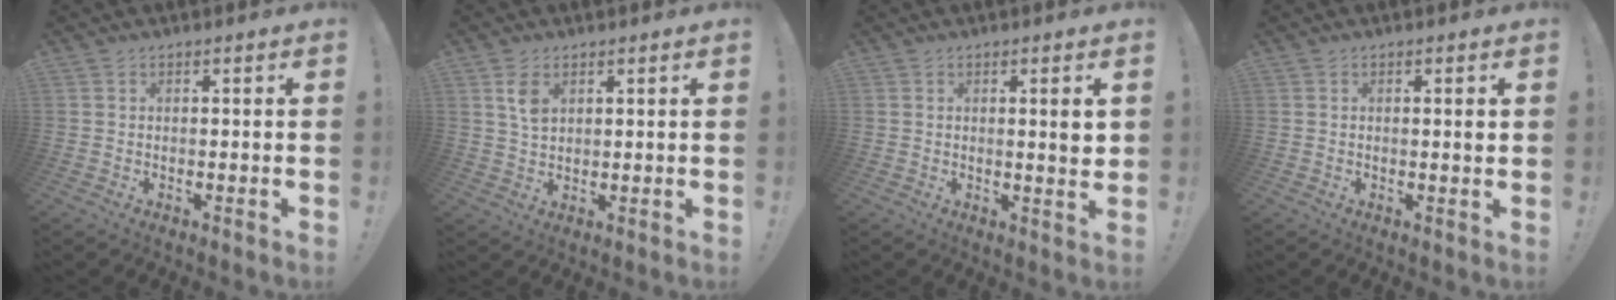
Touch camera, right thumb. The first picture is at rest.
{"total": 4.9, "force": [2.2, 2.6, 3.5], "torque": [-0.050, -0.009, 0.038]}
{"total": 3.8, "force": [1.2, 0.3, 3.6], "torque": [-0.044, -0.011, 0.014]}
{"total": 1.5, "force": [0.7, -0.2, 1.3], "torque": [-0.011, -0.006, 0.007]}